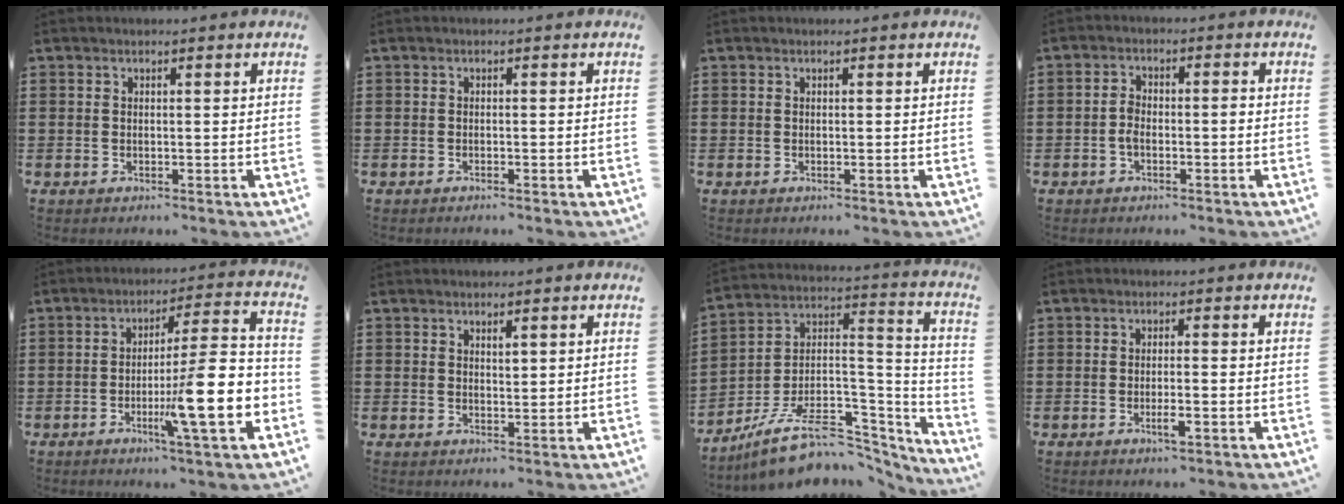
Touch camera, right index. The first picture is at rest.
{"total": 0.5, "force": [-0.5, 0.0, 0.2], "torque": [-0.004, -0.001, -0.010]}
{"total": 0.0}
{"total": 2.7, "force": [-0.7, 1.1, 2.3], "torque": [-0.051, 0.001, -0.016]}
{"total": 14.9, "force": [-4.6, 2.2, 14.0], "torque": [-0.216, -0.015, -0.075]}
{"total": 1.3, "force": [0.8, 0.5, 0.9], "torque": [-0.010, 0.000, 0.013]}
{"total": 11.4, "force": [-7.1, 6.2, 6.4], "torque": [-0.126, 0.016, -0.122]}
{"total": 2.5, "force": [-1.2, 0.2, 2.2], "torque": [-0.043, -0.006, -0.024]}